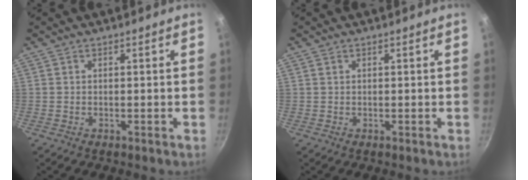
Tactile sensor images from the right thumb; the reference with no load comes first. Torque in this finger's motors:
{"motor_torque": [0.18, -0.46, 0.30, 0.24, -0.01]}